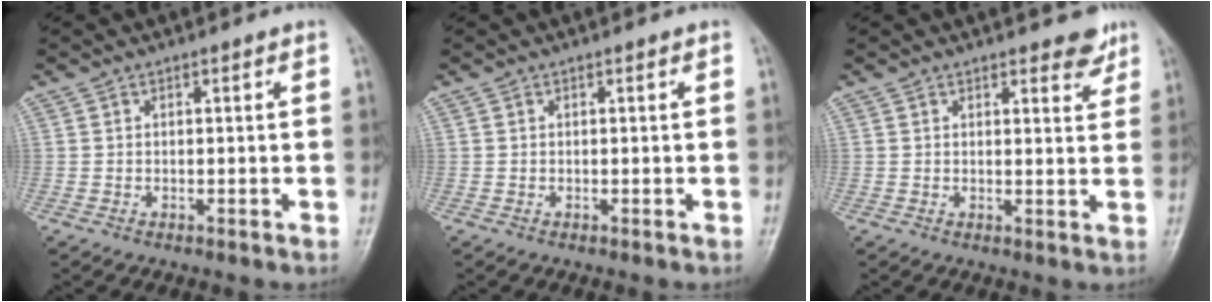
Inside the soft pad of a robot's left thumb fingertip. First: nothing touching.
{"total": 0.0}
{"total": 4.0, "force": [2.9, 1.6, 2.3], "torque": [-0.007, -0.017, 0.036]}